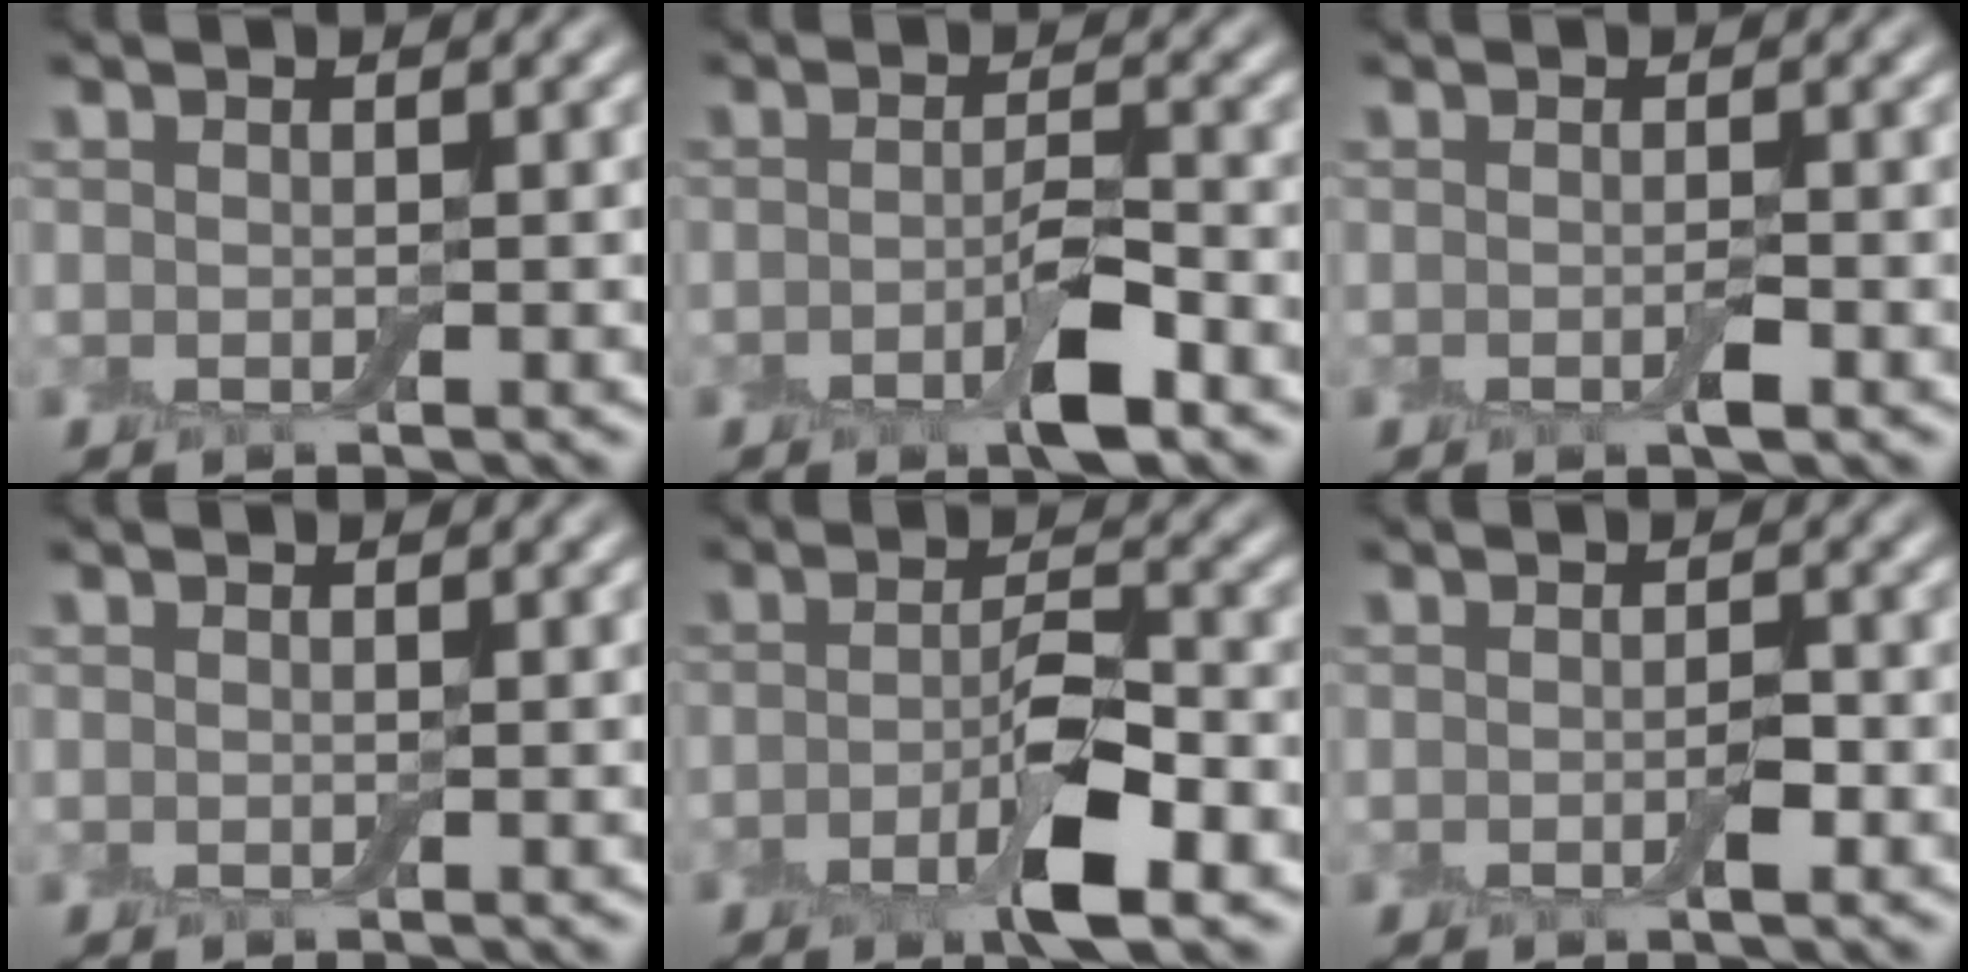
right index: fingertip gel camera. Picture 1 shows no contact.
{"total": 3.5, "force": [-1.6, 0.9, 3.0], "torque": [-0.052, 0.000, -0.030]}
{"total": 1.1, "force": [-0.4, 0.2, 1.0], "torque": [-0.015, -0.002, -0.008]}
{"total": 0.0}
{"total": 5.4, "force": [-2.3, 1.5, 4.7], "torque": [-0.083, 0.000, -0.044]}
{"total": 1.3, "force": [-0.5, 0.4, 1.1], "torque": [-0.018, -0.001, -0.007]}